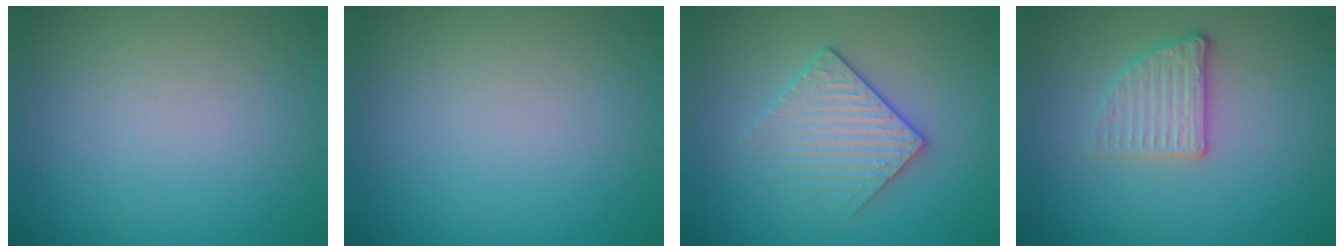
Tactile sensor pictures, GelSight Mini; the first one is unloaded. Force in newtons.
{"total": 0.0}
{"total": 2.9, "press": 2.6, "slide": 1.2}
{"total": 2.6, "press": 2.4, "slide": 1.0}